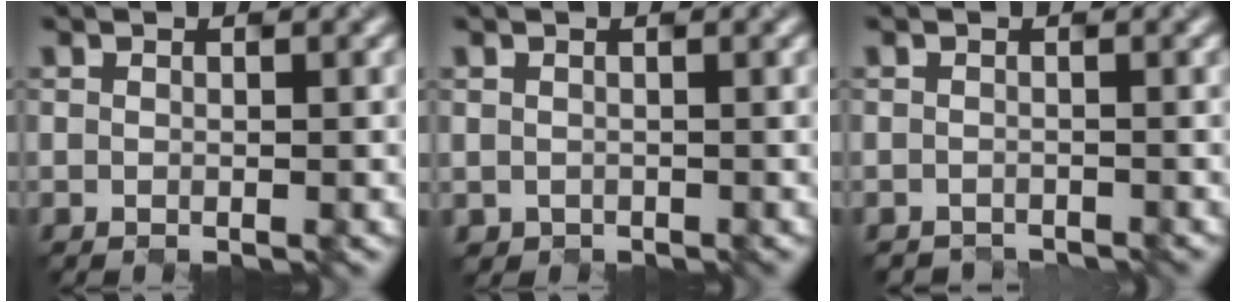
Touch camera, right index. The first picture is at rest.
{"total": 0.6, "force": [0.0, 0.1, -0.6], "torque": [0.008, -0.003, 0.006]}
{"total": 1.0, "force": [-0.7, -0.2, -0.7], "torque": [0.010, -0.009, -0.021]}